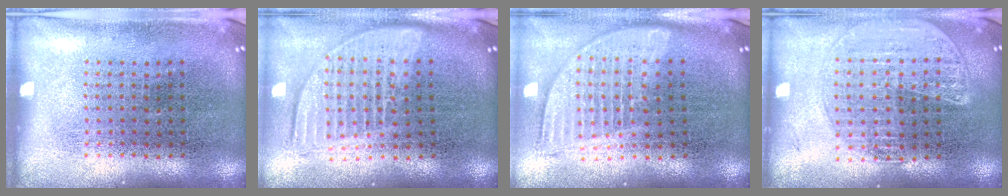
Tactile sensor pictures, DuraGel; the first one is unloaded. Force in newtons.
{"total": 1.8, "press": 1.5, "slide": 1.0}
{"total": 1.8, "press": 1.5, "slide": 1.0}
{"total": 1.6, "press": 1.6, "slide": 0.5}